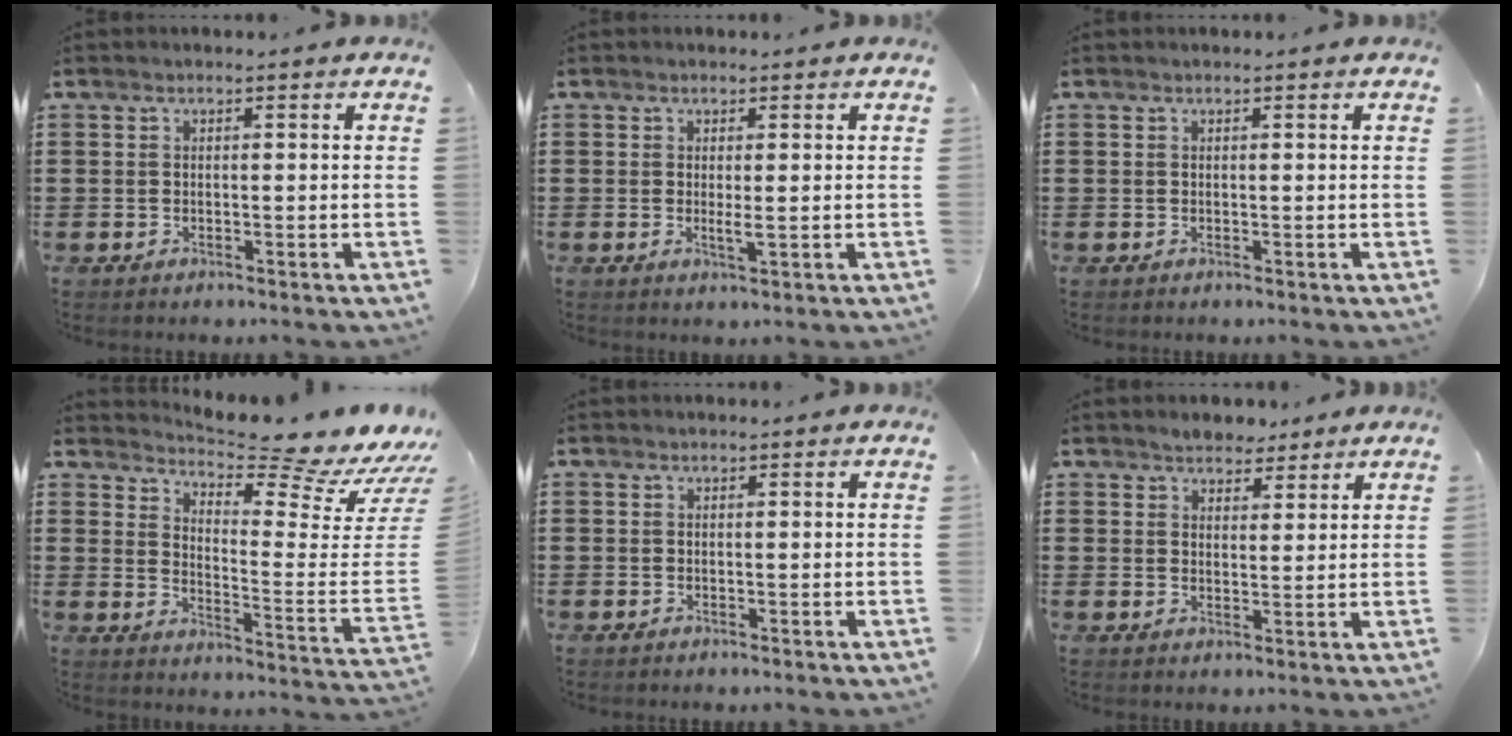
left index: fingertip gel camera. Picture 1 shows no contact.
{"total": 1.9, "force": [0.2, 0.2, 1.9], "torque": [-0.036, -0.004, 0.005]}
{"total": 0.0}
{"total": 7.0, "force": [6.0, 0.4, 3.6], "torque": [-0.067, -0.073, 0.095]}
{"total": 0.0}
{"total": 3.2, "force": [2.9, 1.2, 0.0], "torque": [-0.008, 0.004, 0.057]}